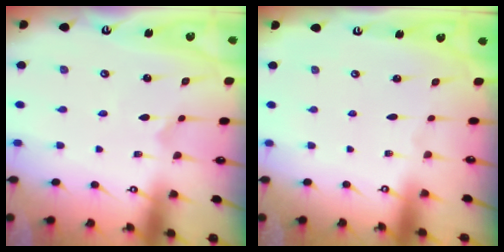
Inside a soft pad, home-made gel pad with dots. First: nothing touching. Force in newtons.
{"total": 0.0}